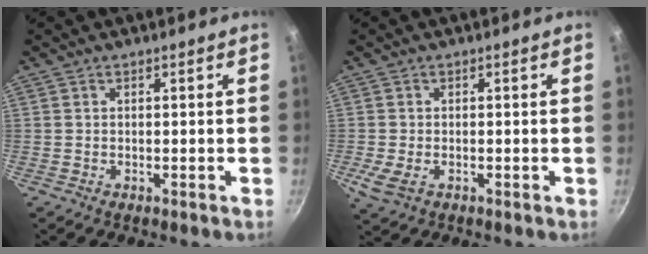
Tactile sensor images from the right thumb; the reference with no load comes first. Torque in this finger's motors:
{"motor_torque": [2.76, 2.25, 0.24, 0.26, 0.13]}